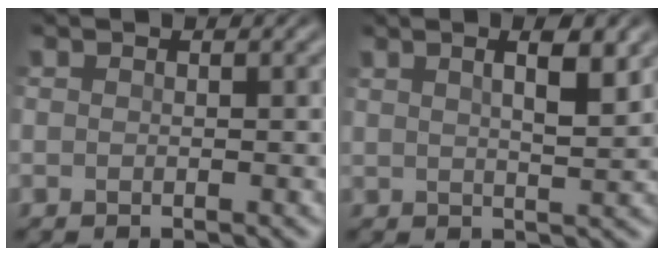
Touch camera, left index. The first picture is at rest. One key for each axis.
{"total": 4.0, "fx": 1.9, "fy": 1.2, "fz": 3.3, "tx": -0.037, "ty": 0.008, "tz": 0.017}